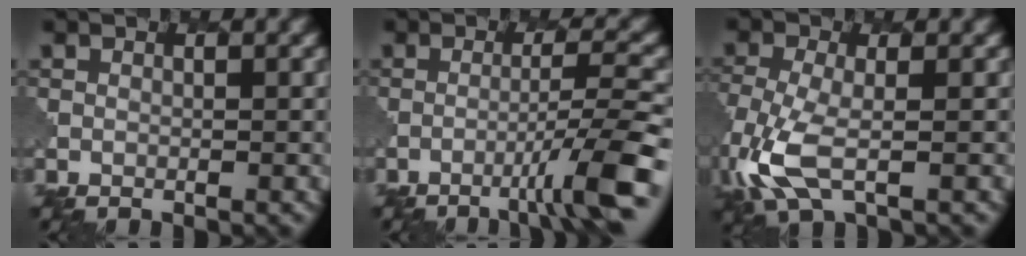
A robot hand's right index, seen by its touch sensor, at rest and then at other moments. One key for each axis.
{"total": 5.4, "fx": -2.5, "fy": 0.2, "fz": 4.8, "tx": -0.066, "ty": 0.014, "tz": -0.053}
{"total": 5.8, "fx": -2.1, "fy": 2.5, "fz": 4.7, "tx": -0.127, "ty": -0.010, "tz": -0.052}